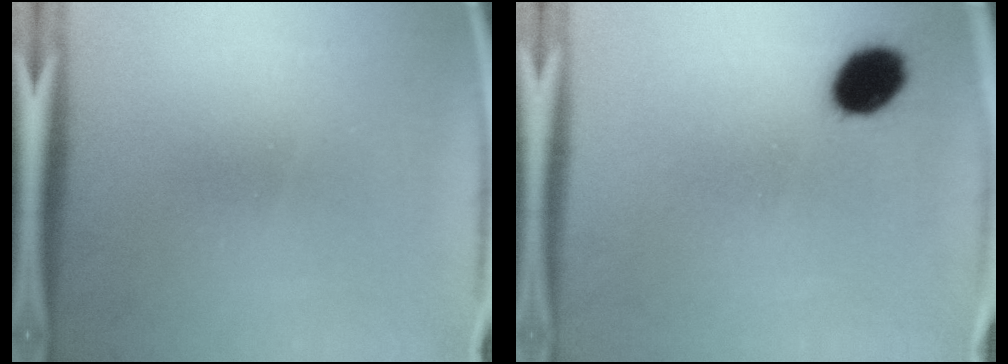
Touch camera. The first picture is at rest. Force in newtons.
{"total": 8.2}